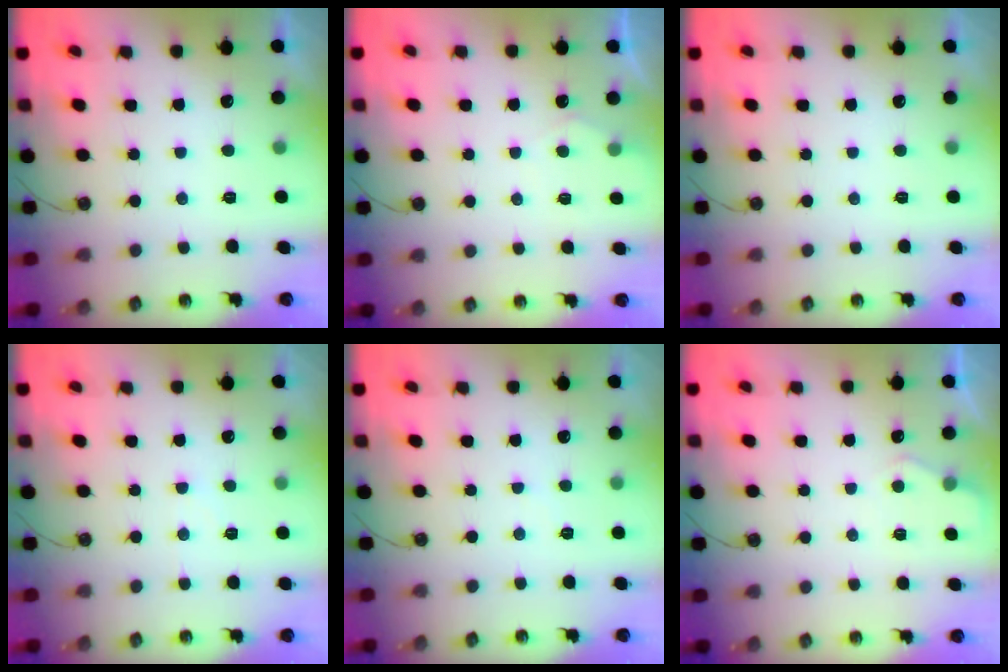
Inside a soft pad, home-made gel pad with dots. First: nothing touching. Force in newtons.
{"total": 2.9, "press": 2.9, "slide": 0.4}
{"total": 0.0}
{"total": 2.7, "press": 2.7, "slide": 0.3}
{"total": 2.8, "press": 2.8, "slide": 0.5}
{"total": 3.5, "press": 3.5, "slide": 0.5}